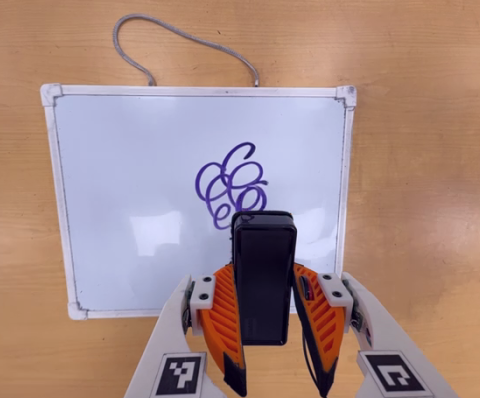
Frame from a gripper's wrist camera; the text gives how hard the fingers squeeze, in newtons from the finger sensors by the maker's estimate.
{"total": 4.0, "left": 2.7, "right": 5.4}